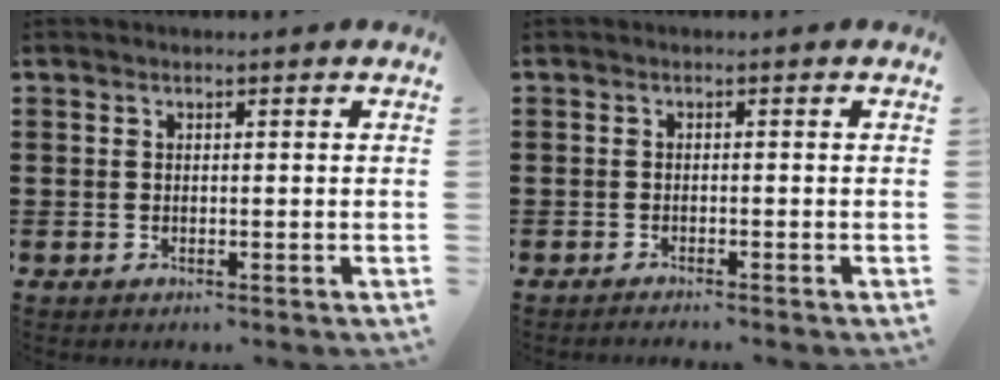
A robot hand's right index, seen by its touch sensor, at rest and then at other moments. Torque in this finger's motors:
{"motor_torque": [-1.74, 0.40, -0.06, -0.06]}